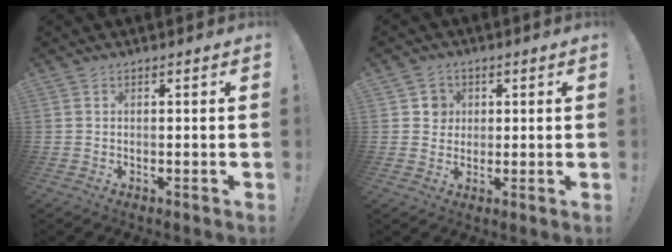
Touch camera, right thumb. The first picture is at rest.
{"total": 4.7, "force": [1.3, 4.4, 0.8], "torque": [-0.002, -0.006, 0.022]}